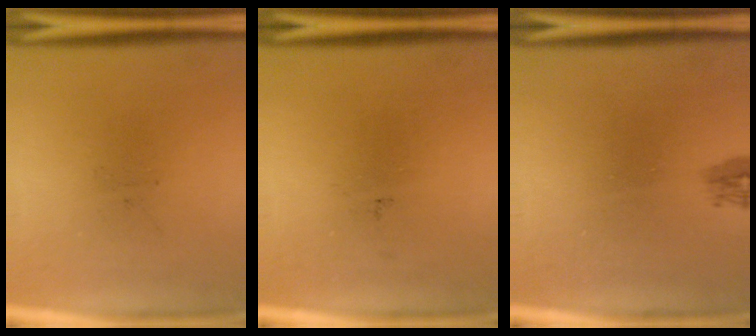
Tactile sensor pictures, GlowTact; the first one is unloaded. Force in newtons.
{"total": 0.0}
{"total": 1.1}